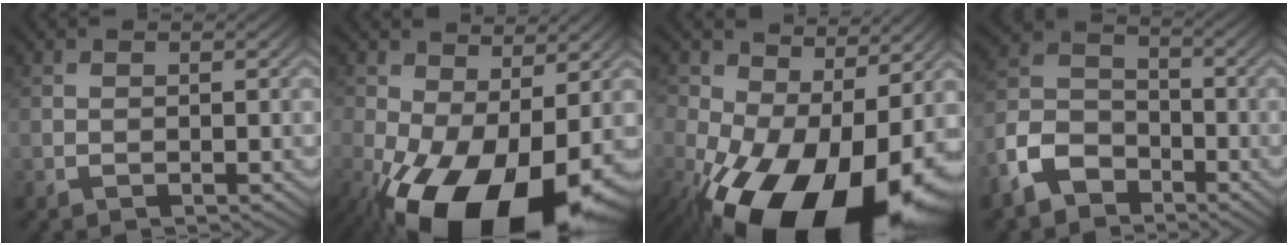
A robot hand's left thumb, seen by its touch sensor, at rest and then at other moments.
{"total": 20.4, "force": [-7.6, 10.9, 15.5], "torque": [-0.294, -0.060, -0.094]}
{"total": 22.0, "force": [-6.4, 12.6, 16.8], "torque": [-0.307, -0.048, -0.082]}
{"total": 7.5, "force": [-4.8, 4.7, 3.3], "torque": [-0.083, 0.000, -0.116]}